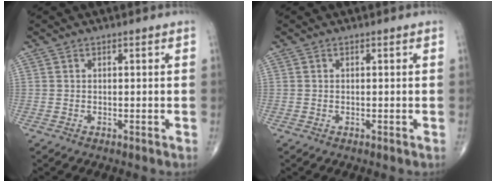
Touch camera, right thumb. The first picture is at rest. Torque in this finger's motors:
{"motor_torque": [0.14, 0.02, -0.01, -0.12, 0.00]}